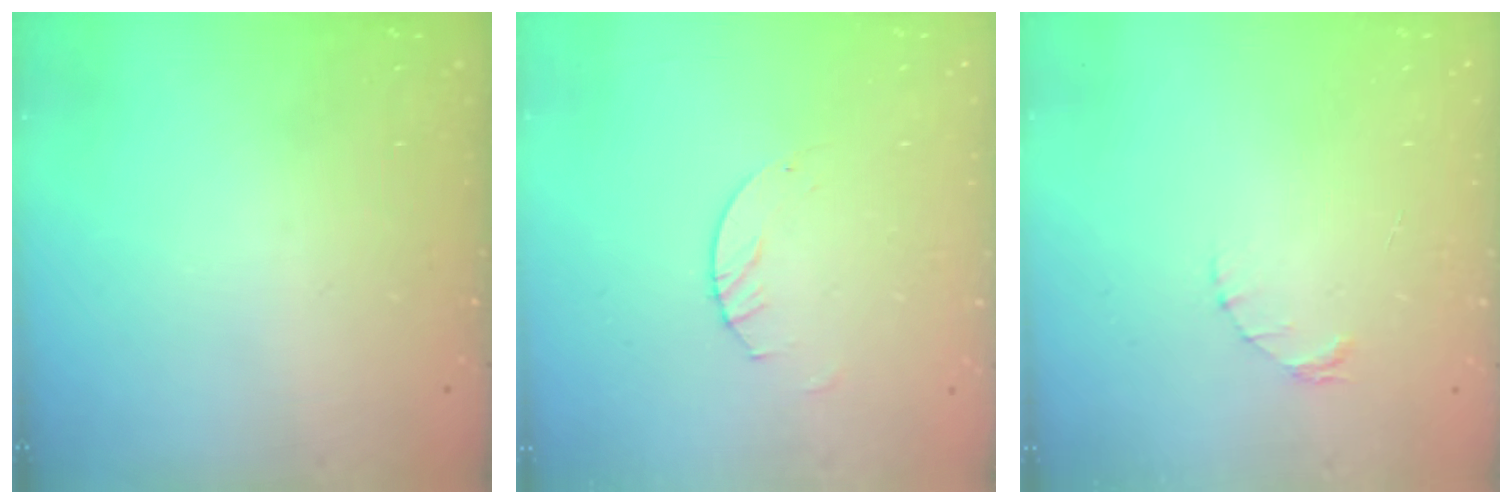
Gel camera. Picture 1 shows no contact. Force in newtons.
{"total": 2.0, "press": 2.0, "slide": 0.2}
{"total": 1.6, "press": 1.5, "slide": 0.3}